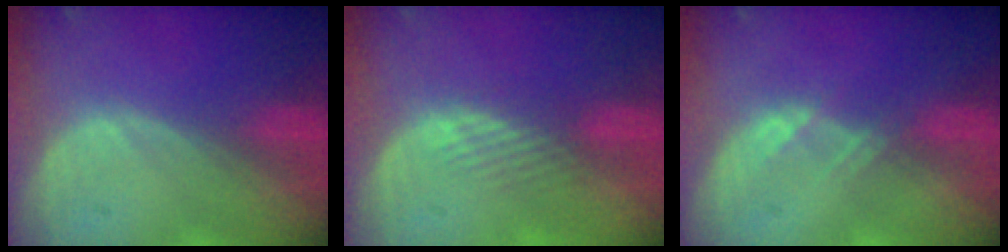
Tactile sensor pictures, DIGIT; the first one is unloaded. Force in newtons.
{"total": 2.9, "press": 2.3, "slide": 1.8}
{"total": 1.5, "press": 1.4, "slide": 0.2}